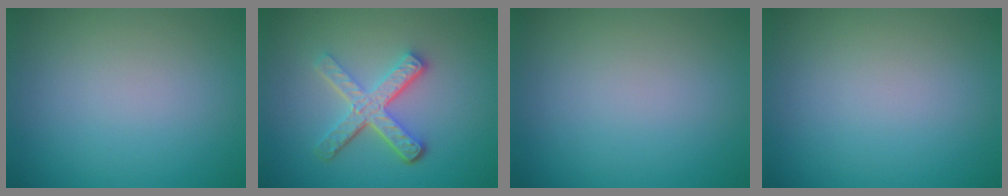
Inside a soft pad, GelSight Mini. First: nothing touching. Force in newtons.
{"total": 5.1, "press": 3.6, "slide": 3.5}
{"total": 0.0}
{"total": 0.0}